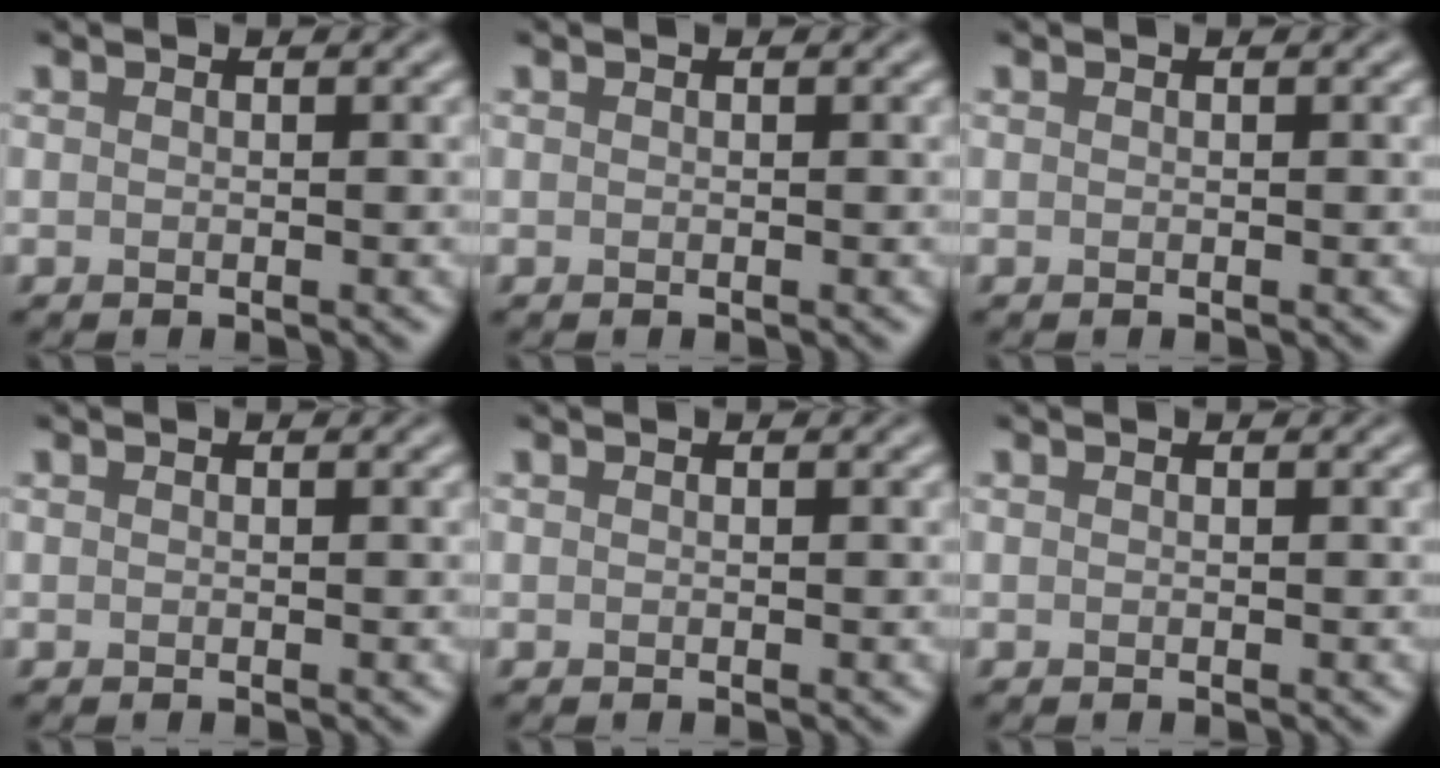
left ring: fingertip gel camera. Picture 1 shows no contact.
{"total": 0.0}
{"total": 0.0}
{"total": 0.0}
{"total": 0.0}
{"total": 0.0}